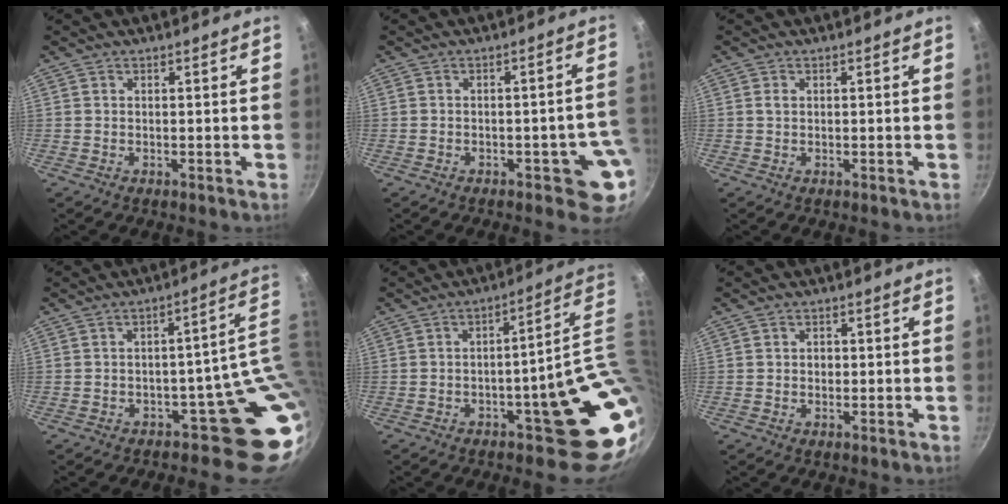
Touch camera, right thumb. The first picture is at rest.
{"total": 6.4, "force": [-2.0, 3.0, 5.3], "torque": [-0.020, 0.027, -0.021]}
{"total": 1.0, "force": [0.2, 0.7, 0.6], "torque": [-0.009, 0.002, 0.003]}
{"total": 8.3, "force": [1.0, 4.7, 6.7], "torque": [-0.028, 0.007, 0.016]}
{"total": 16.6, "force": [-0.5, 4.8, 15.9], "torque": [-0.147, 0.012, 0.006]}
{"total": 1.7, "force": [0.0, 1.5, 0.9], "torque": [-0.008, 0.003, -0.003]}